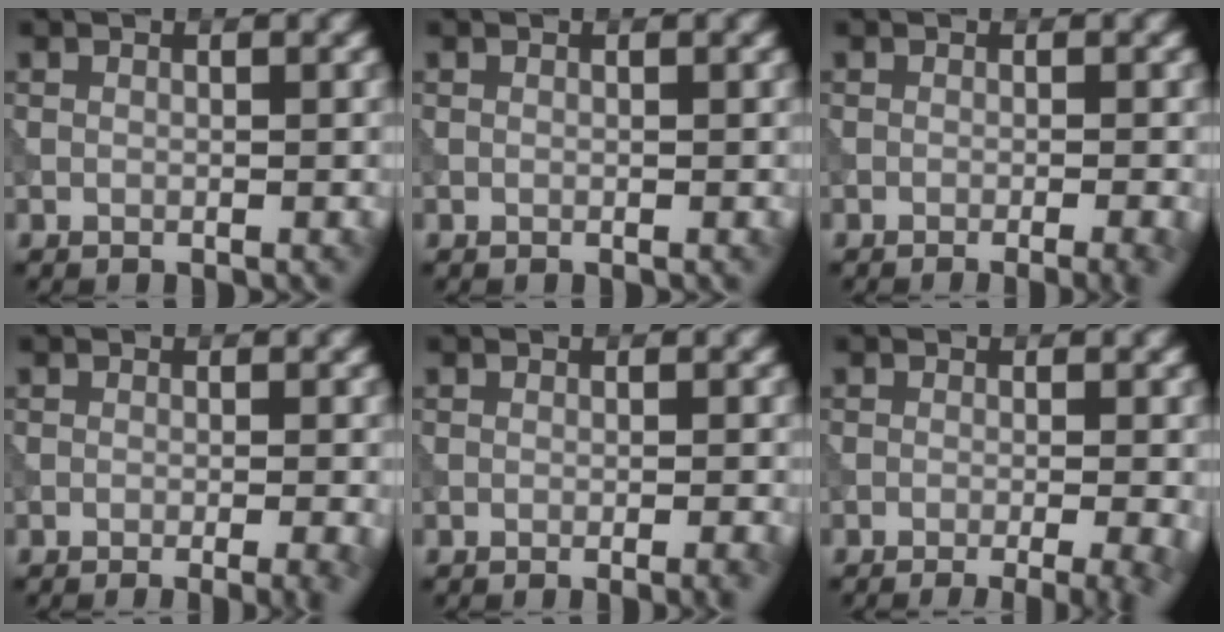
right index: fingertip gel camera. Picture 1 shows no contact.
{"total": 0.0}
{"total": 3.7, "force": [-1.9, 1.3, 2.9], "torque": [-0.018, 0.011, -0.020]}
{"total": 4.2, "force": [-2.0, 1.5, 3.3], "torque": [-0.021, 0.010, -0.020]}
{"total": 2.3, "force": [-1.0, 0.7, 1.9], "torque": [-0.015, 0.006, -0.012]}
{"total": 7.2, "force": [-3.5, 3.0, 5.6], "torque": [-0.035, -0.001, -0.032]}